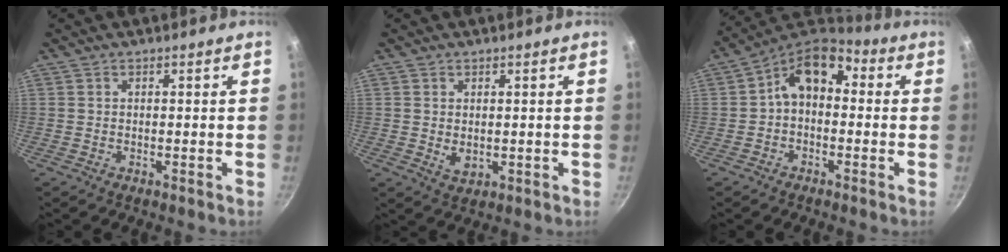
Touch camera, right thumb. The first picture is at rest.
{"total": 3.0, "force": [0.2, 2.0, 2.1], "torque": [-0.035, -0.010, 0.009]}
{"total": 11.0, "force": [0.9, 7.6, 7.9], "torque": [-0.110, 0.039, -0.008]}